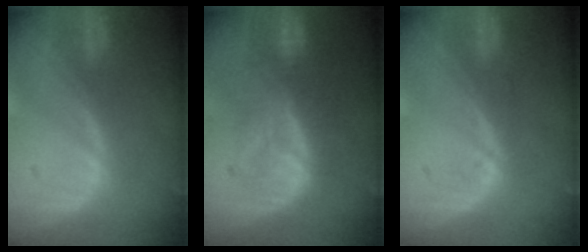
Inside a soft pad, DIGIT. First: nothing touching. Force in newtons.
{"total": 9.3, "press": 8.8, "slide": 3.1}
{"total": 0.9, "press": 0.8, "slide": 0.2}